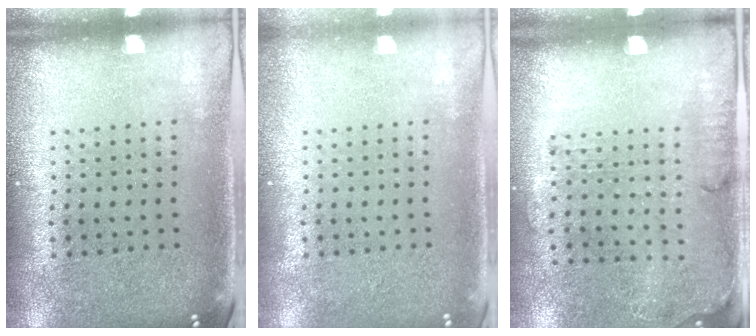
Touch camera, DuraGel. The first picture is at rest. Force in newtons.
{"total": 0.5, "press": 0.5, "slide": 0.1}
{"total": 1.7, "press": 1.2, "slide": 1.2}